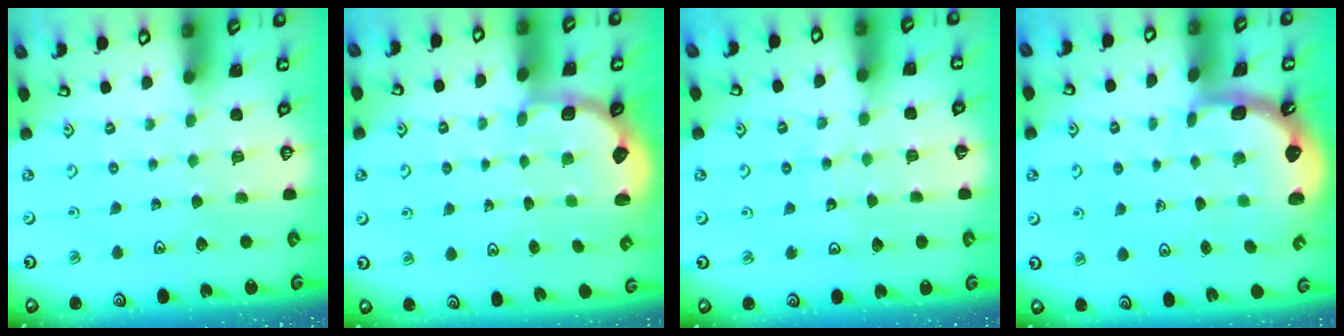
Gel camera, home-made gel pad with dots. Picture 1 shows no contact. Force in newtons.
{"total": 2.8, "press": 2.1, "slide": 1.8}
{"total": 7.1, "press": 7.1, "slide": 0.9}
{"total": 2.4, "press": 1.7, "slide": 1.6}